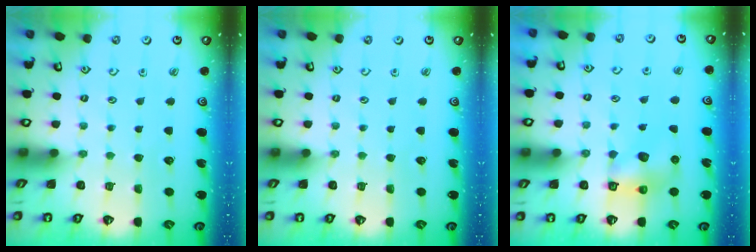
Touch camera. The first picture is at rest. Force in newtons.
{"total": 0.0}
{"total": 7.0, "press": 7.0, "slide": 0.2}